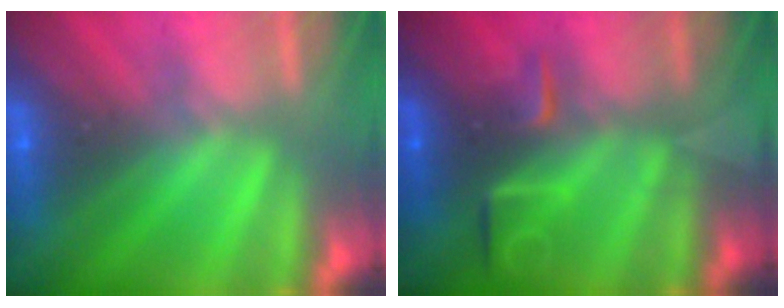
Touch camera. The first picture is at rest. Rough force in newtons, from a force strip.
{"total": 2.2}